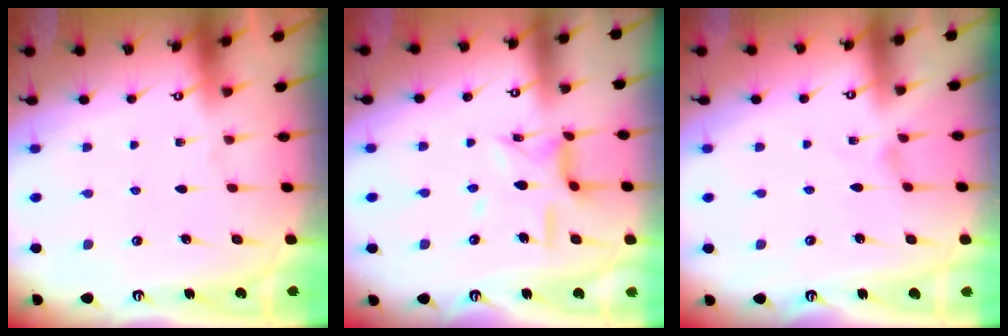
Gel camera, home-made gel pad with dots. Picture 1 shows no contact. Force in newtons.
{"total": 10.9, "press": 10.8, "slide": 0.9}
{"total": 0.0}